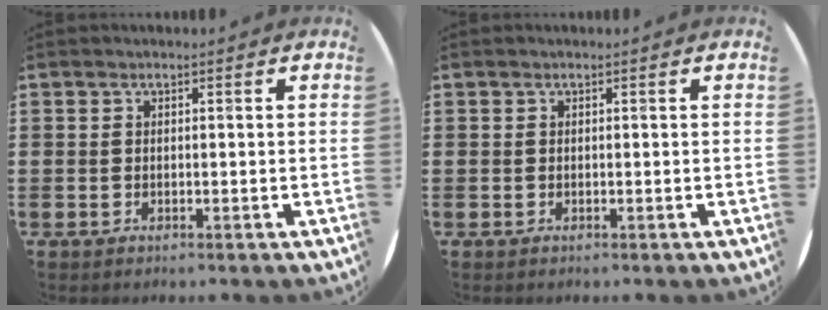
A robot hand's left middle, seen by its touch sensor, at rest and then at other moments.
{"total": 0.0}